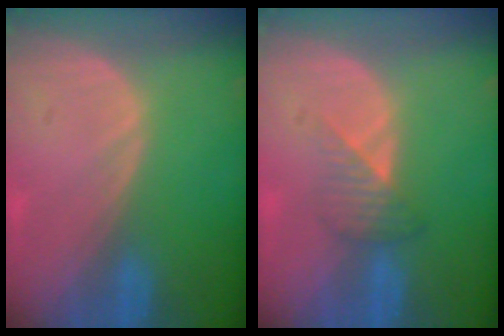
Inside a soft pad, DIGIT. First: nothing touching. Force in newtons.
{"total": 3.3, "press": 3.1, "slide": 1.2}